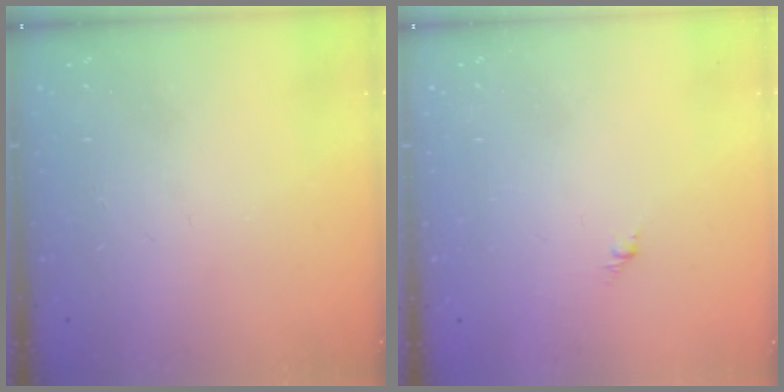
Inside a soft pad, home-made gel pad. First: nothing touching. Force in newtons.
{"total": 1.3, "press": 1.2, "slide": 0.5}